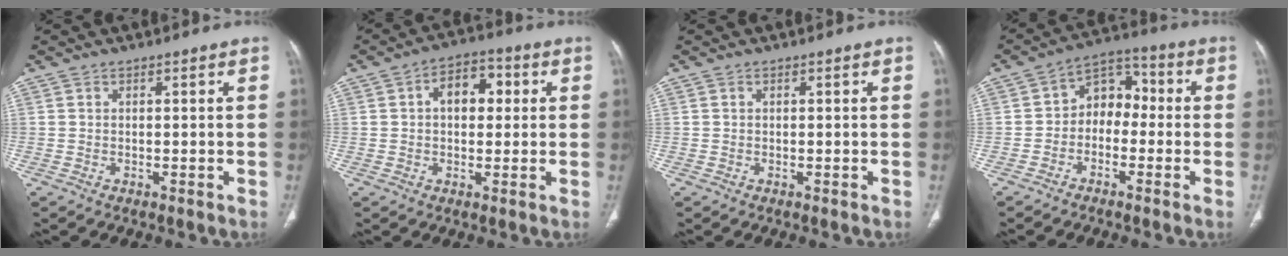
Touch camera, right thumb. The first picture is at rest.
{"total": 8.0, "force": [1.5, 5.2, 5.9], "torque": [-0.063, 0.018, 0.017]}
{"total": 0.0}
{"total": 7.9, "force": [-1.2, 6.0, 4.9], "torque": [-0.042, 0.041, -0.040]}